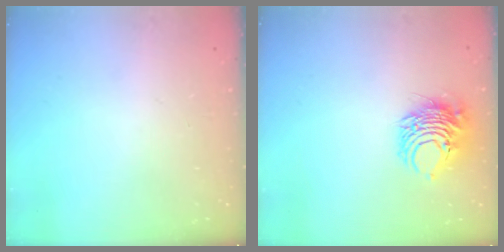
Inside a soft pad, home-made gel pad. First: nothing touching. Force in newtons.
{"total": 8.3, "press": 8.2, "slide": 1.2}